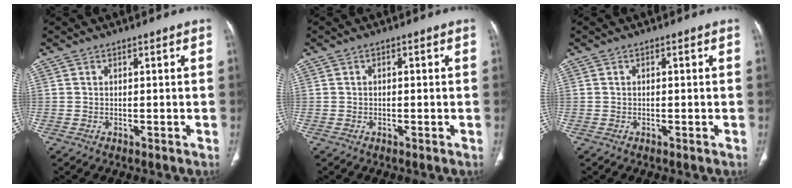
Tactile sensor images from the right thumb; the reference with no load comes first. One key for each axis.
{"total": 0.5, "fx": 0.0, "fy": 0.3, "fz": 0.4, "tx": -0.006, "ty": 0.001, "tz": -0.002}
{"total": 0.0}